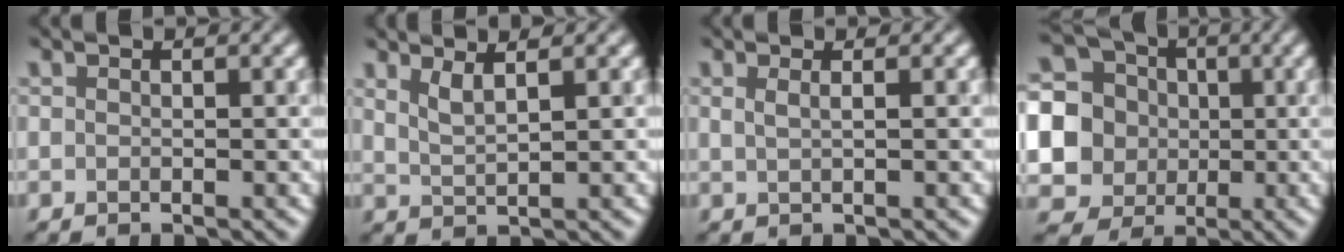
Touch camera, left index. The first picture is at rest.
{"total": 1.4, "force": [1.1, -0.3, 0.9], "torque": [-0.025, 0.011, 0.037]}
{"total": 1.8, "force": [1.0, 0.8, 1.2], "torque": [-0.010, 0.016, 0.000]}
{"total": 10.2, "force": [-0.8, 9.9, 2.0], "torque": [-0.107, 0.011, -0.006]}